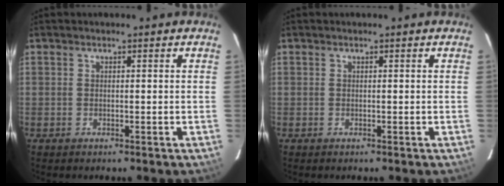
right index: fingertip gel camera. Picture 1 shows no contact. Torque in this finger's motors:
{"motor_torque": [-0.12, -0.04, 0.01, -0.01]}